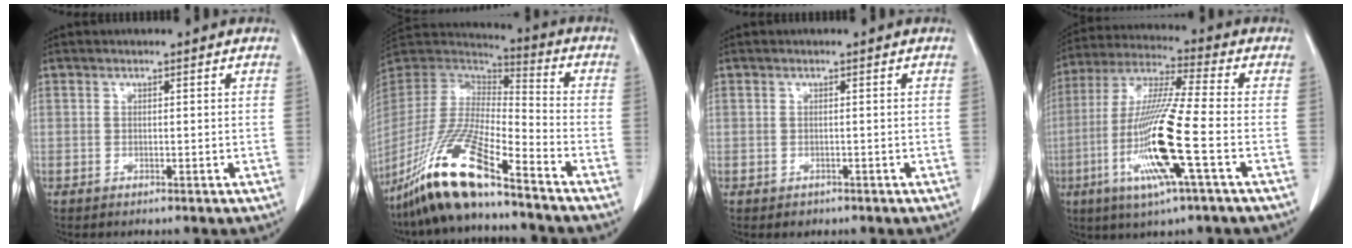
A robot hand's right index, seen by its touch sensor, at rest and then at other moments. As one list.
[{"total": 17.0, "force": [-12.0, 1.7, 11.9], "torque": [-0.254, -0.033, -0.230]}, {"total": 1.0, "force": [-0.6, 0.8, 0.1], "torque": [-0.005, 0.002, -0.004]}, {"total": 15.7, "force": [-4.5, 0.1, 15.0], "torque": [-0.311, -0.014, -0.090]}]